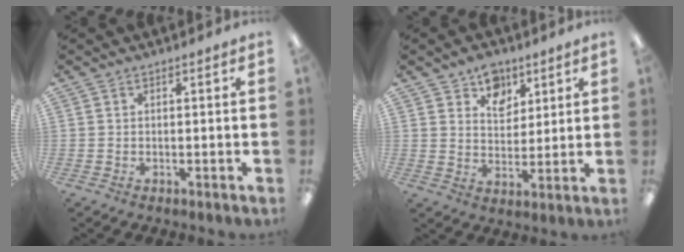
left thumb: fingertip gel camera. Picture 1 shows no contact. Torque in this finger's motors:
{"motor_torque": [-0.28, -0.01, 0.07, -0.24, 0.04]}